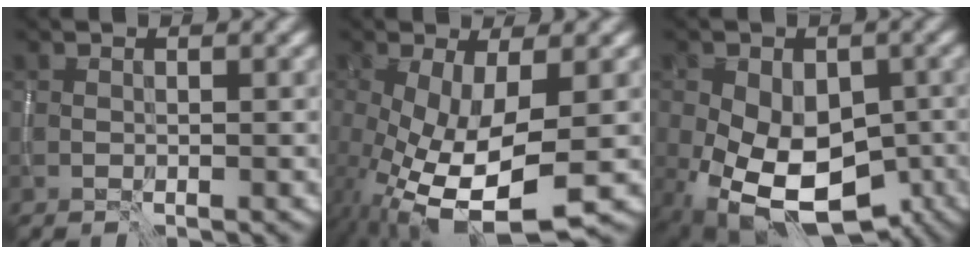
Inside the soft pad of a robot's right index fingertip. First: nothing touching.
{"total": 10.6, "force": [-2.9, 4.3, 9.3], "torque": [-0.189, -0.039, -0.037]}
{"total": 12.5, "force": [-4.2, 7.9, 8.6], "torque": [-0.141, -0.037, -0.055]}